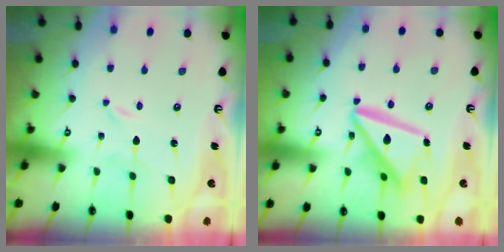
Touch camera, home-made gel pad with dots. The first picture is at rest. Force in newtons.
{"total": 15.8, "press": 15.7, "slide": 1.6}